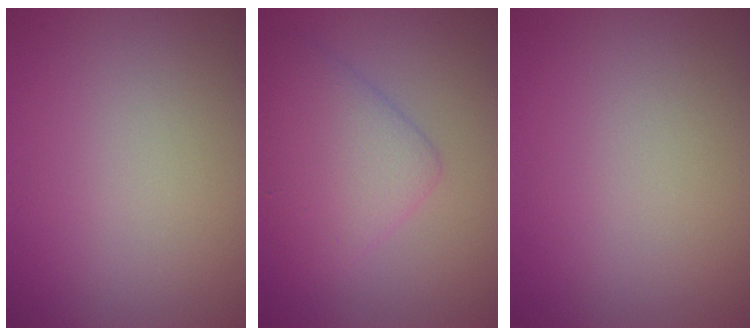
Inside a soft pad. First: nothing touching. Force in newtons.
{"total": 4.5, "press": 4.5, "slide": 0.2}
{"total": 0.0}